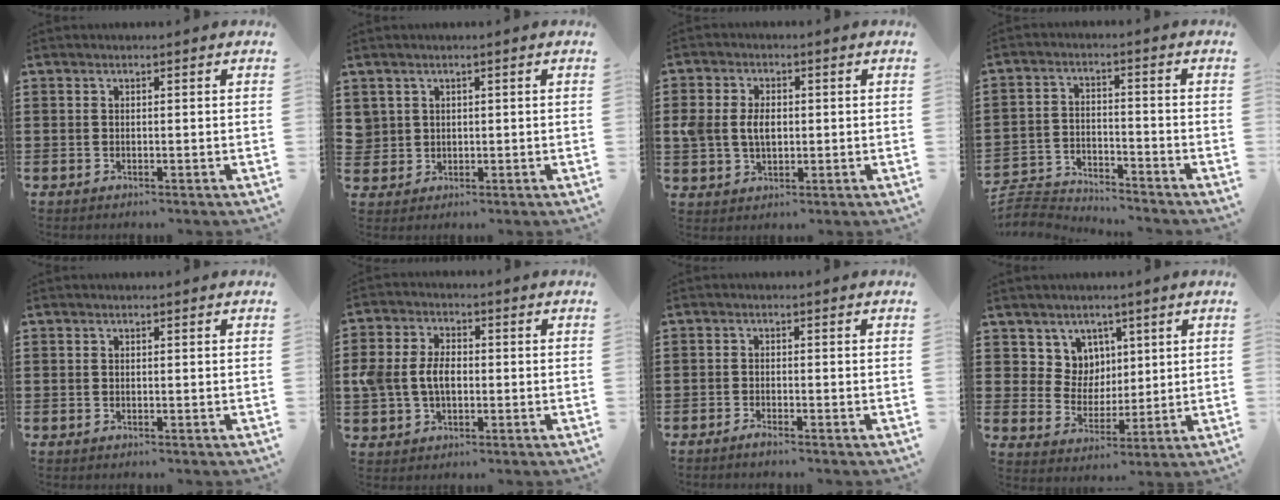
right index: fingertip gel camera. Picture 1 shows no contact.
{"total": 2.1, "force": [0.8, 1.9, 0.2], "torque": [-0.013, 0.011, 0.015]}
{"total": 4.8, "force": [0.2, 3.4, 3.4], "torque": [-0.086, 0.007, -0.002]}
{"total": 4.4, "force": [-4.3, 0.6, 0.3], "torque": [-0.024, 0.002, -0.094]}
{"total": 0.0}
{"total": 5.7, "force": [-0.4, 4.0, 4.1], "torque": [-0.112, 0.002, -0.016]}
{"total": 1.1, "force": [-1.1, 0.0, 0.3], "torque": [-0.008, -0.002, -0.021]}
{"total": 6.2, "force": [3.4, 5.2, 0.5], "torque": [-0.044, 0.000, 0.067]}